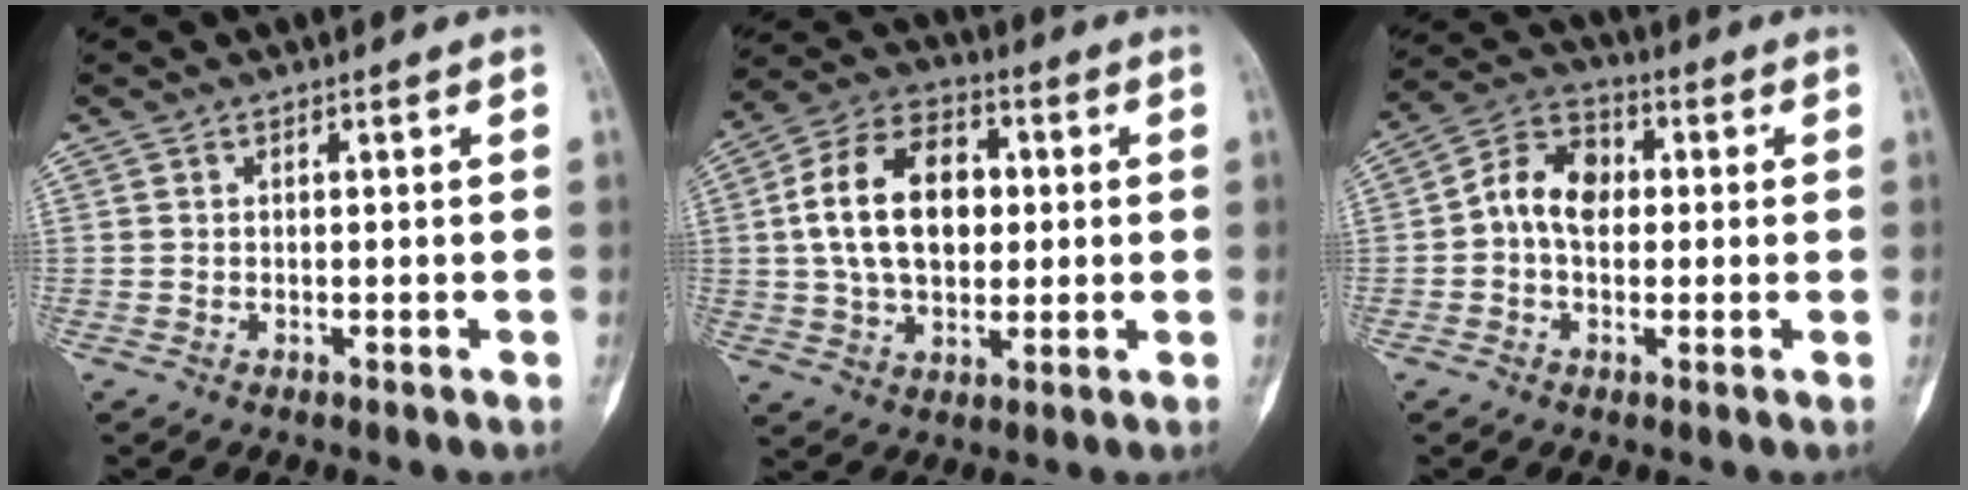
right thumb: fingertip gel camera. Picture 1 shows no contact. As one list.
[{"total": 16.2, "force": [1.7, 10.7, 12.0], "torque": [-0.189, 0.018, 0.025]}, {"total": 8.9, "force": [0.2, 6.4, 6.2], "torque": [-0.094, 0.026, -0.007]}]